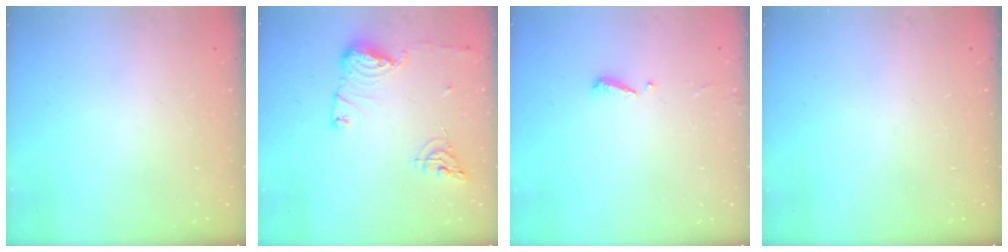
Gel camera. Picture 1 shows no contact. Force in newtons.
{"total": 12.0, "press": 11.9, "slide": 1.6}
{"total": 4.9, "press": 4.8, "slide": 0.4}
{"total": 0.0}